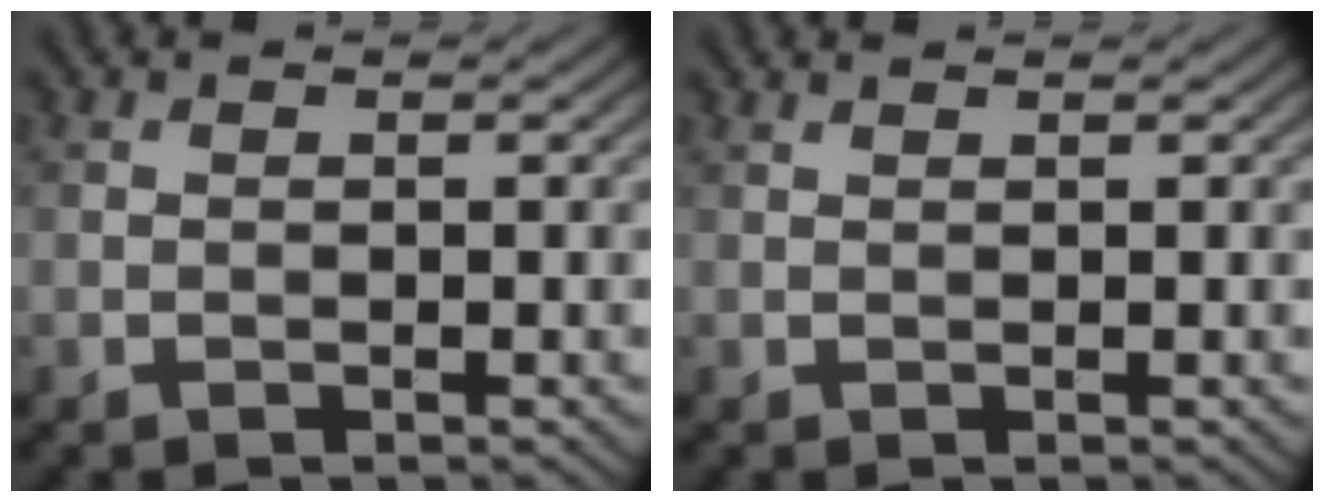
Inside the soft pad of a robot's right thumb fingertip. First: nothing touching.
{"total": 0.5, "force": [0.5, -0.1, 0.1], "torque": [-0.007, 0.003, 0.009]}